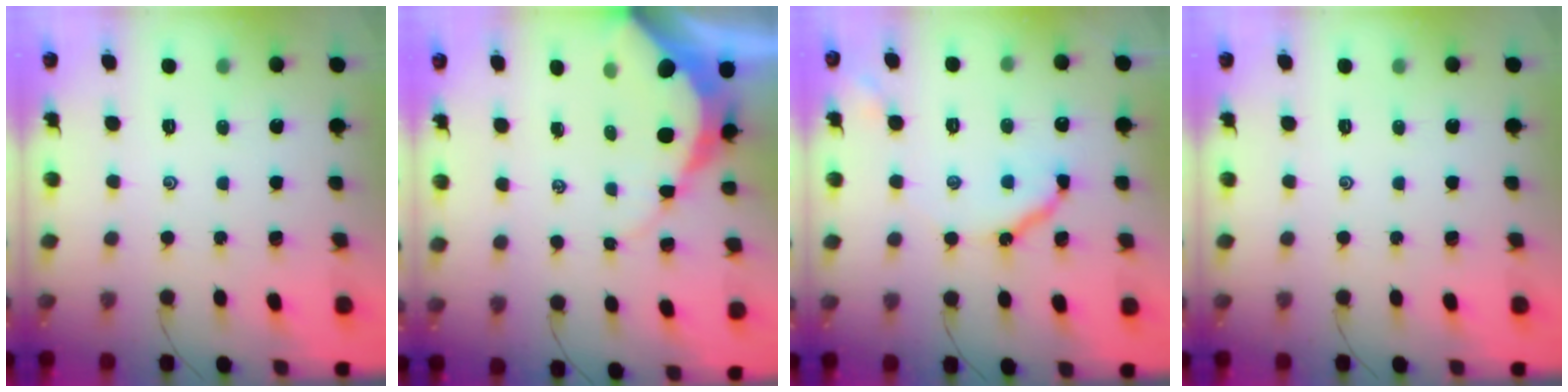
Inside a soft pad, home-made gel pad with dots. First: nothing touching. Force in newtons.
{"total": 9.3, "press": 9.2, "slide": 1.0}
{"total": 10.0, "press": 10.0, "slide": 1.3}
{"total": 0.0}